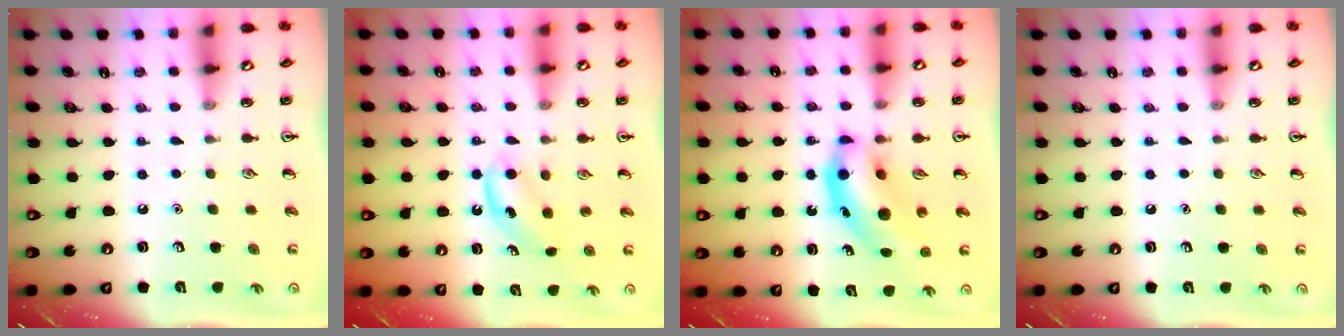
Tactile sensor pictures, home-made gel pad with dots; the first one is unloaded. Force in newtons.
{"total": 5.6, "press": 5.4, "slide": 1.4}
{"total": 10.6, "press": 10.1, "slide": 3.2}
{"total": 0.0}